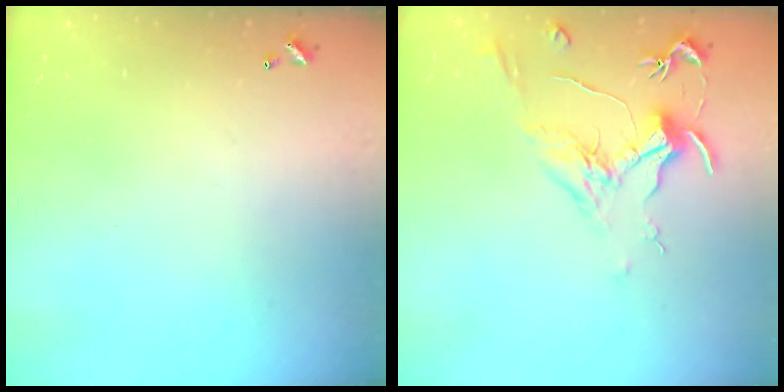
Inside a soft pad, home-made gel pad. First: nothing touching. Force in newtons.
{"total": 1.9, "press": 1.7, "slide": 0.9}